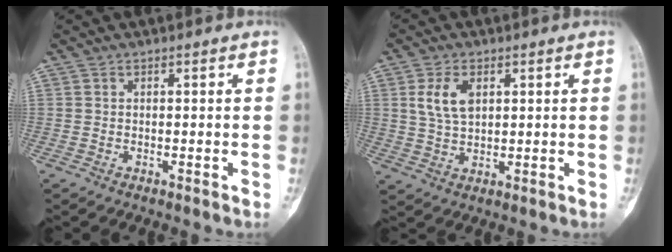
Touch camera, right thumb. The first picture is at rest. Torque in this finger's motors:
{"motor_torque": [0.53, 0.80, 1.29, 0.27, 0.35]}